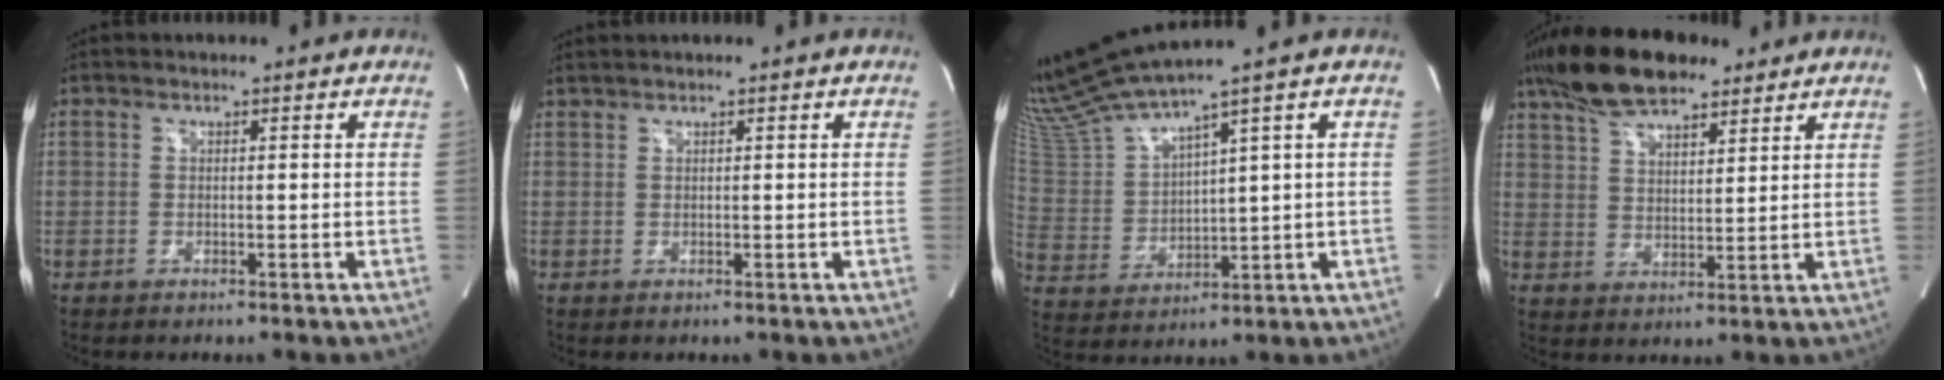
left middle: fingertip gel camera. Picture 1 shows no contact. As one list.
[{"total": 1.1, "force": [1.0, -0.1, 0.4], "torque": [-0.009, 0.010, 0.025]}, {"total": 11.1, "force": [9.7, -1.4, 5.2], "torque": [-0.115, -0.004, 0.202]}, {"total": 13.0, "force": [9.9, 4.4, 7.1], "torque": [-0.143, 0.025, 0.179]}]